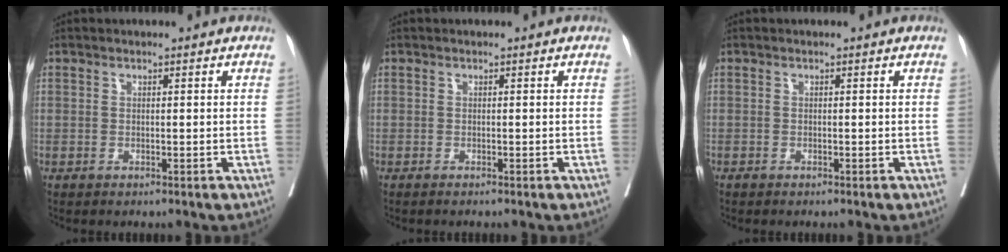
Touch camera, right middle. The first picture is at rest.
{"total": 1.4, "force": [-1.2, -0.1, 0.7], "torque": [-0.007, 0.000, -0.014]}
{"total": 0.0}